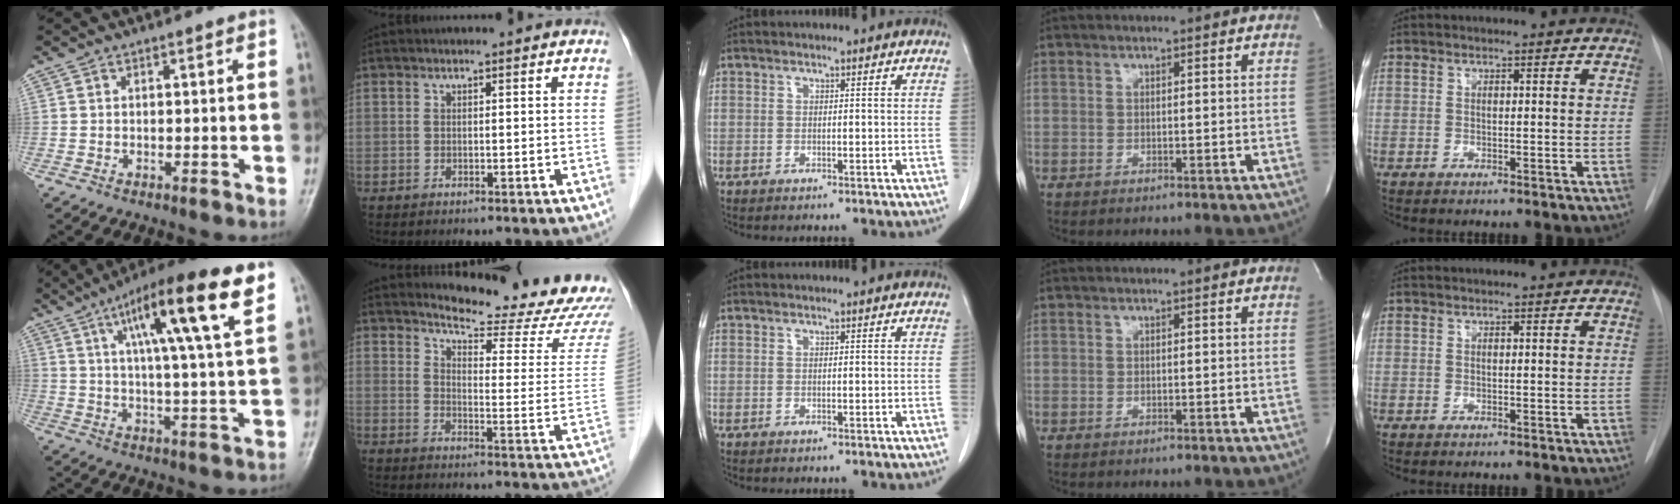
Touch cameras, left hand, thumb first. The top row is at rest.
{"thumb": {"total": 18.0, "force": [8.4, 2.5, 15.8], "torque": [-0.247, -0.013, 0.128]}, "index": {"total": 19.8, "force": [19.2, 1.3, 4.9], "torque": [-0.065, -0.119, 0.223]}}